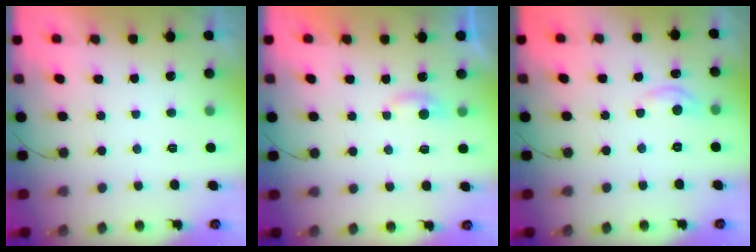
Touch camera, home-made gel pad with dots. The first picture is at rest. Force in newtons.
{"total": 2.8, "press": 2.8, "slide": 0.3}
{"total": 5.1, "press": 5.0, "slide": 0.7}